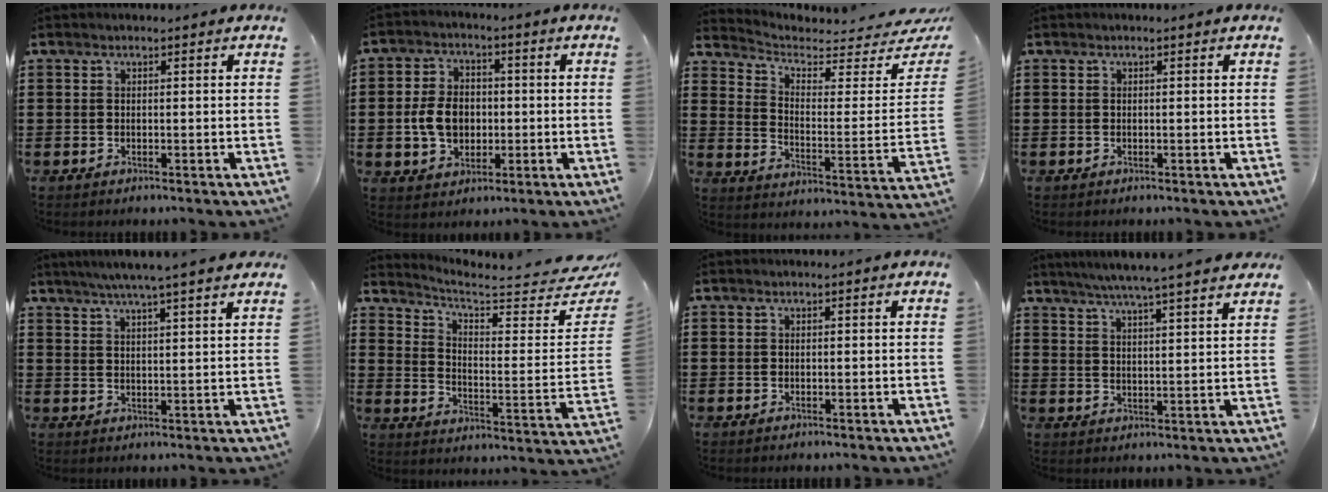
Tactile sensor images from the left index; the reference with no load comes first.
{"total": 7.0, "force": [-0.8, 5.3, 4.5], "torque": [-0.105, 0.004, -0.021]}
{"total": 3.9, "force": [3.2, 1.5, 1.6], "torque": [-0.054, -0.029, 0.049]}
{"total": 0.0}
{"total": 4.4, "force": [3.8, -0.7, 2.3], "torque": [-0.055, -0.011, 0.064]}
{"total": 4.7, "force": [4.0, 0.6, 2.3], "torque": [-0.059, -0.045, 0.062]}
{"total": 0.0}
{"total": 5.5, "force": [4.9, -0.8, 2.2], "torque": [-0.058, -0.023, 0.085]}